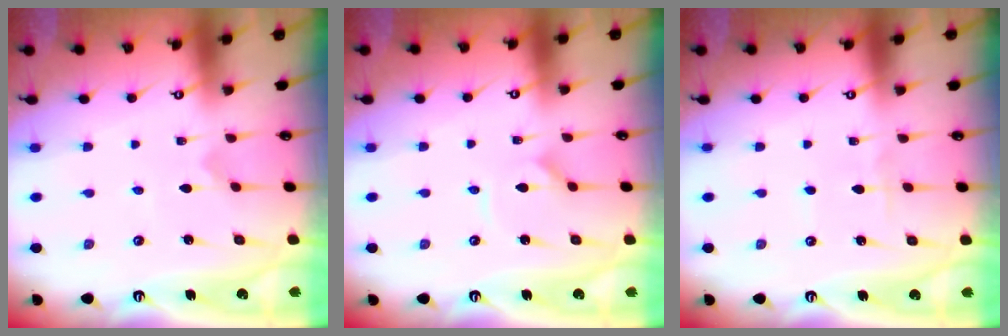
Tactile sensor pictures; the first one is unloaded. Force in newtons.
{"total": 1.5, "press": 1.5, "slide": 0.1}
{"total": 2.2, "press": 2.2, "slide": 0.3}